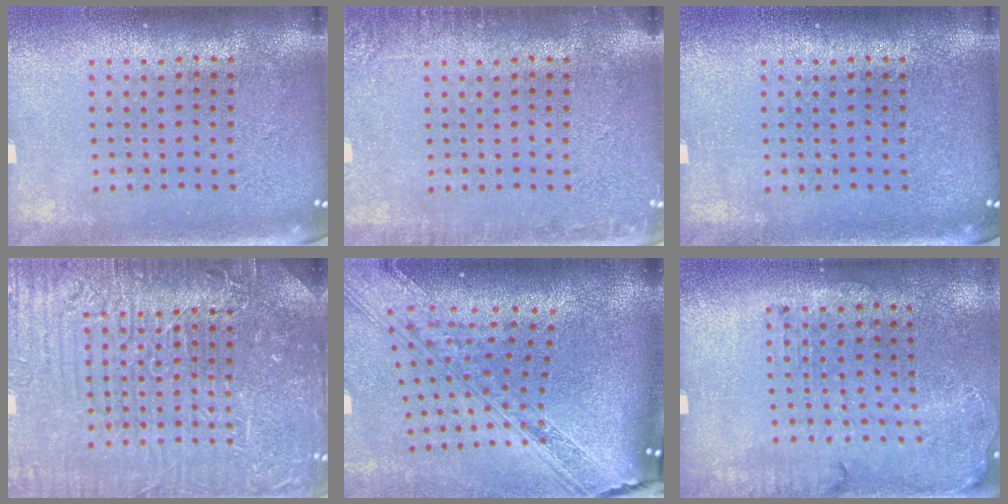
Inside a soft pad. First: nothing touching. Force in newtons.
{"total": 2.0, "press": 2.0, "slide": 0.3}
{"total": 0.0}
{"total": 7.8, "press": 7.7, "slide": 1.0}
{"total": 4.1, "press": 2.9, "slide": 2.9}
{"total": 1.7, "press": 1.2, "slide": 1.2}